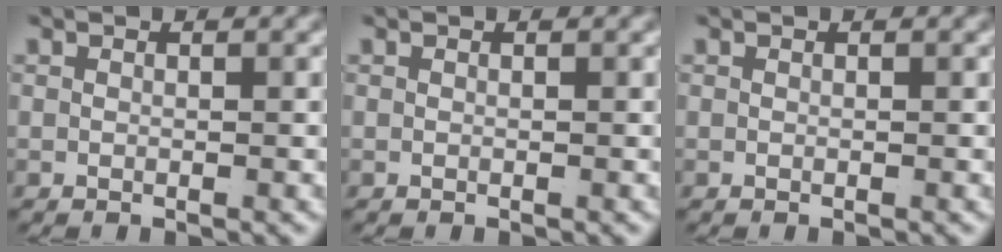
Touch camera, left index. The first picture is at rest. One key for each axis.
{"total": 0.0}
{"total": 0.0}